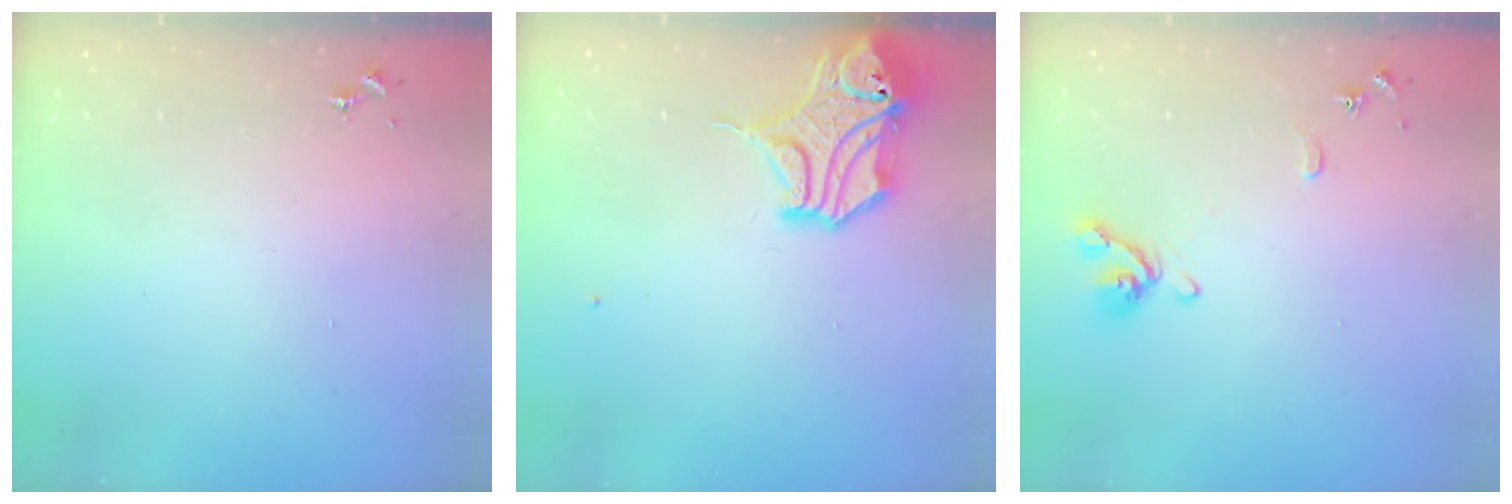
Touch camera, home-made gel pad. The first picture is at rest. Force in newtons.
{"total": 14.5, "press": 14.4, "slide": 2.2}
{"total": 9.9, "press": 9.8, "slide": 1.3}